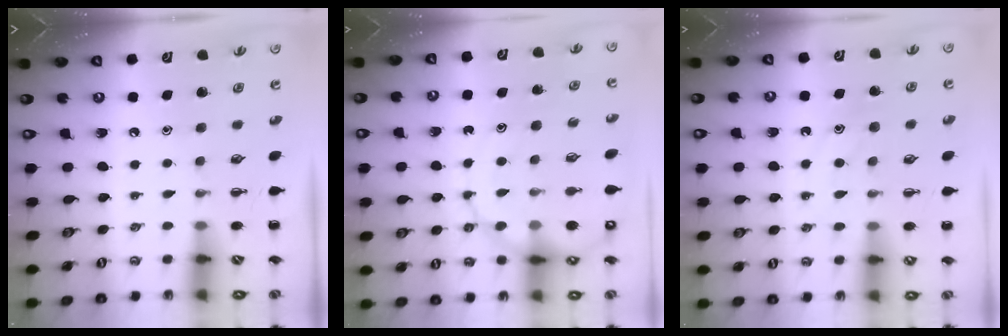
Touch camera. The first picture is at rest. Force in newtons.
{"total": 14.3, "press": 13.9, "slide": 3.3}
{"total": 10.6, "press": 10.5, "slide": 0.7}